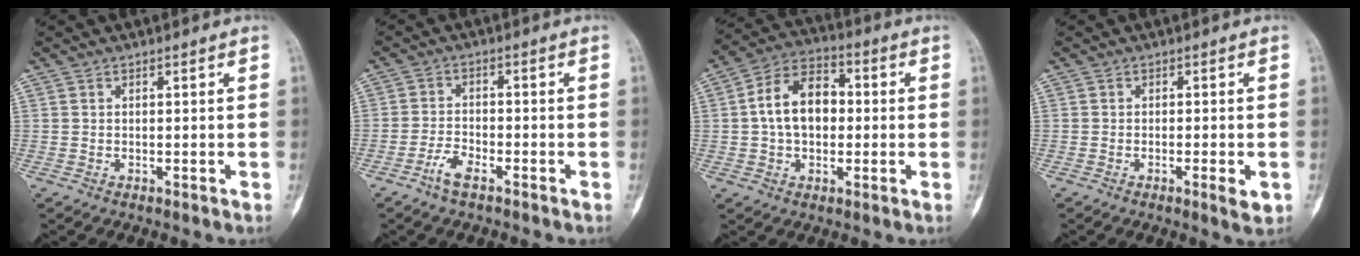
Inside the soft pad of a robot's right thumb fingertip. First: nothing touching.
{"total": 3.9, "force": [-2.8, 1.3, 2.5], "torque": [-0.055, 0.018, -0.055]}
{"total": 12.0, "force": [0.5, 8.2, 8.8], "torque": [-0.138, 0.027, 0.000]}
{"total": 3.2, "force": [-1.2, 0.6, 2.9], "torque": [-0.043, -0.005, -0.017]}